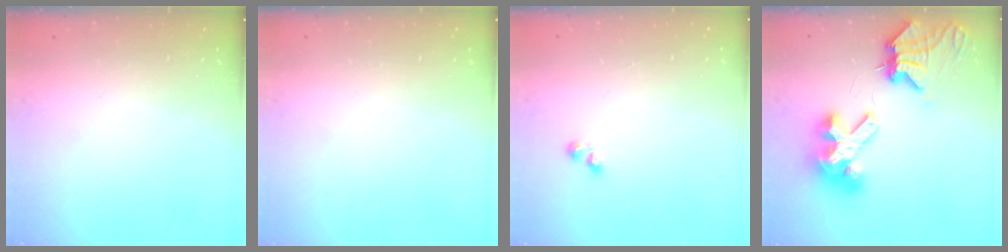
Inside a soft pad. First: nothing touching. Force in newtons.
{"total": 0.0}
{"total": 1.2, "press": 1.0, "slide": 0.6}
{"total": 12.5, "press": 12.4, "slide": 1.5}